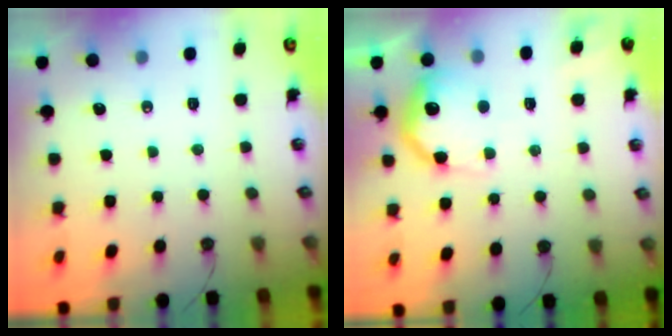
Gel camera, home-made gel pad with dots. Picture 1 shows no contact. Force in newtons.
{"total": 17.2, "press": 17.1, "slide": 1.1}